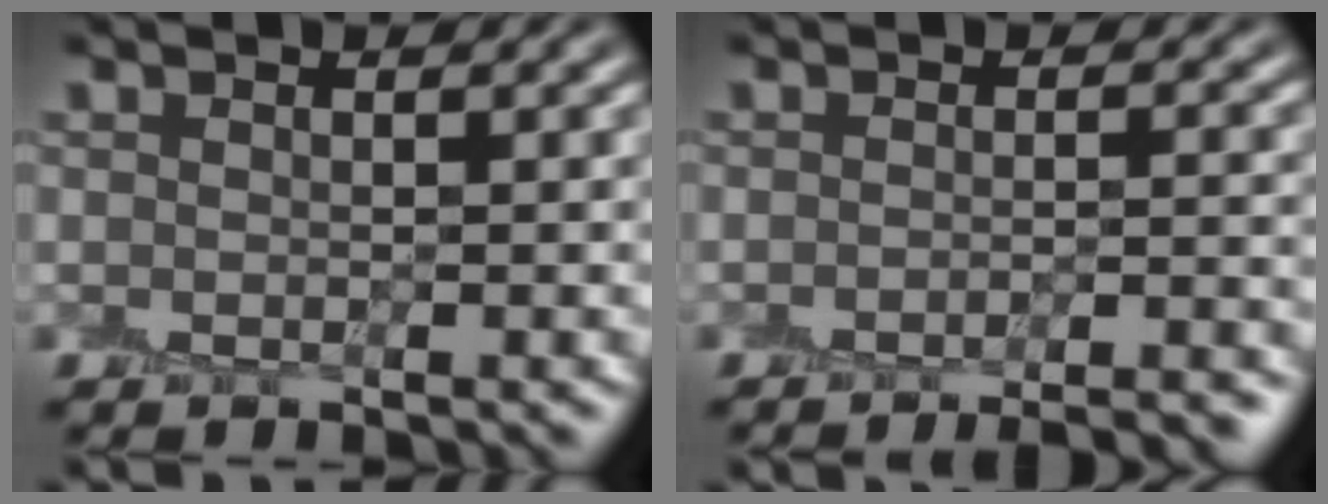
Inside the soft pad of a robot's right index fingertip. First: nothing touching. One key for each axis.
{"total": 5.0, "fx": -4.6, "fy": 0.6, "fz": 1.9, "tx": -0.019, "ty": 0.008, "tz": -0.050}